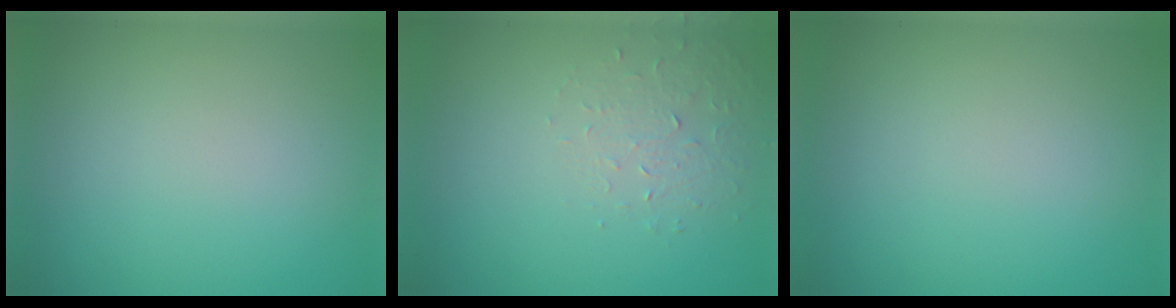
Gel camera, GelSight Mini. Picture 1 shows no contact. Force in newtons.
{"total": 1.4, "press": 0.7, "slide": 1.2}
{"total": 0.0}